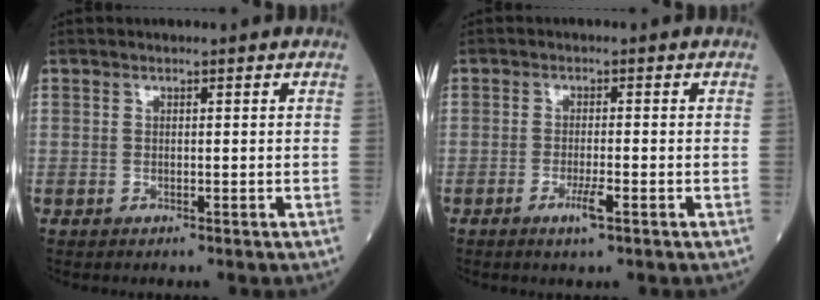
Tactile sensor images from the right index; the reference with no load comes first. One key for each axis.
{"total": 2.6, "fx": -1.3, "fy": 0.0, "fz": 2.3, "tx": -0.045, "ty": -0.004, "tz": -0.023}